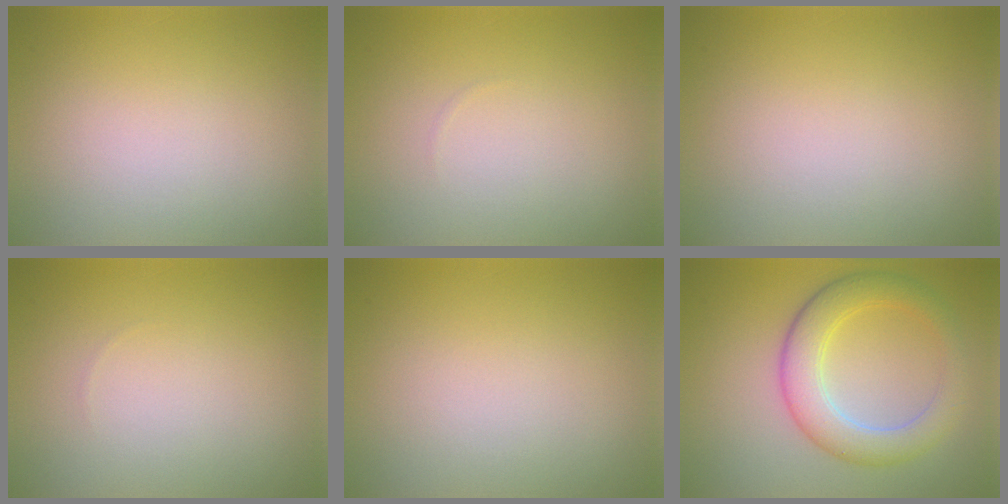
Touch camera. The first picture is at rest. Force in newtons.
{"total": 0.0}
{"total": 0.0}
{"total": 0.0}
{"total": 0.0}
{"total": 5.1, "press": 5.1, "slide": 0.0}